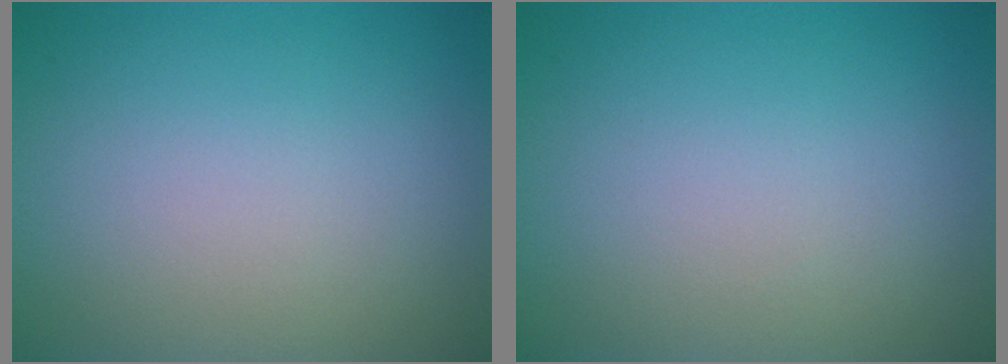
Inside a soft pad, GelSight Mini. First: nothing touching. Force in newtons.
{"total": 0.0}